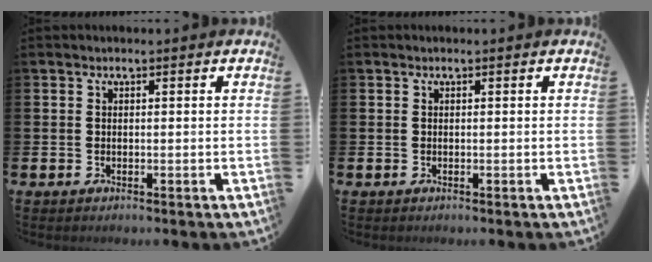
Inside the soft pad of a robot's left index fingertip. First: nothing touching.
{"total": 0.0}